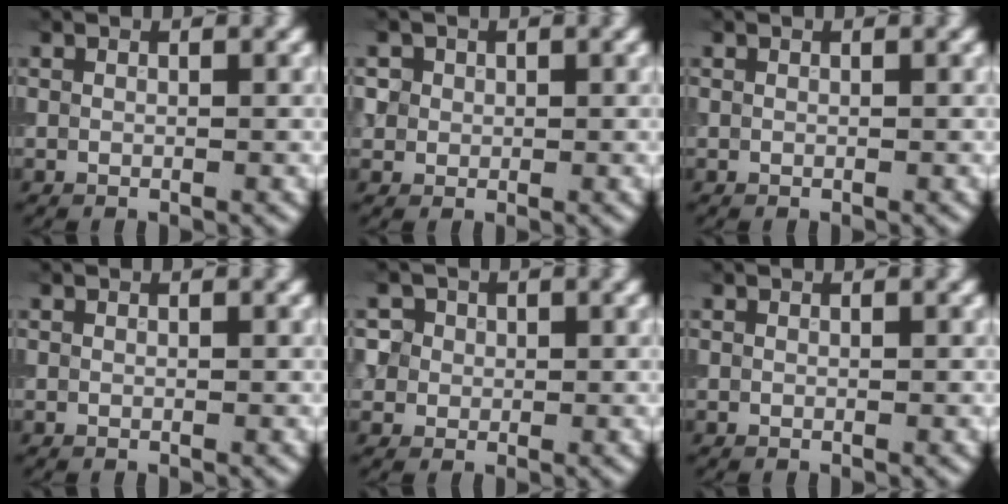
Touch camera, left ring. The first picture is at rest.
{"total": 2.2, "force": [0.9, 1.9, 0.7], "torque": [-0.008, 0.002, 0.020]}
{"total": 0.0}
{"total": 0.0}
{"total": 4.2, "force": [1.4, 3.7, 1.4], "torque": [-0.012, 0.018, 0.014]}
{"total": 0.0}